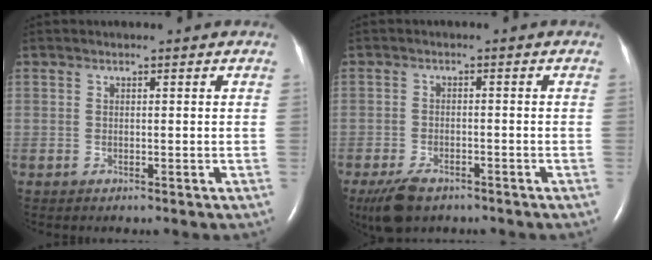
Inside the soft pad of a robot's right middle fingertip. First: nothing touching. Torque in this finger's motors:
{"motor_torque": [0.82, -0.66, 0.06, 0.03]}